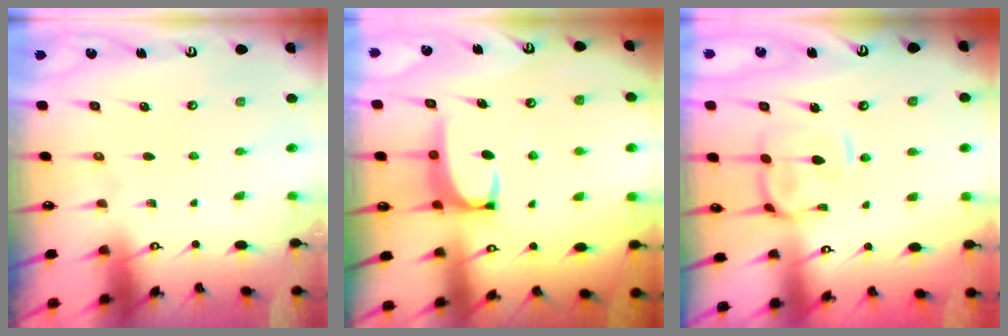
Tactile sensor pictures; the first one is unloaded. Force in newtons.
{"total": 3.7, "press": 3.7, "slide": 0.3}
{"total": 5.2, "press": 5.0, "slide": 1.1}